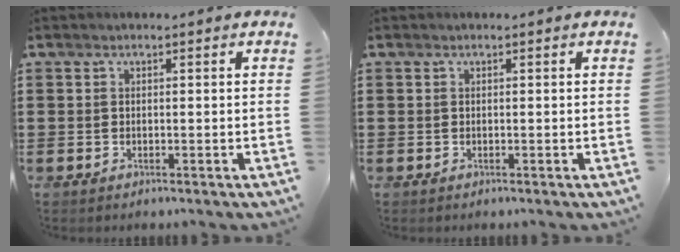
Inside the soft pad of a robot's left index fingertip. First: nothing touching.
{"total": 0.0}